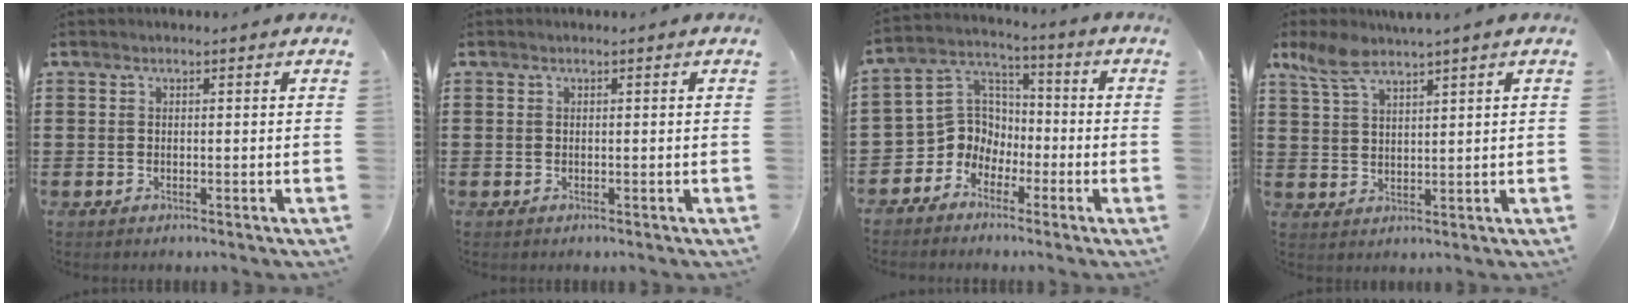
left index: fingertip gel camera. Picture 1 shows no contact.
{"total": 0.0}
{"total": 7.1, "force": [-2.9, 6.3, 1.5], "torque": [-0.070, 0.002, -0.065]}
{"total": 5.1, "force": [3.8, 1.0, 3.2], "torque": [-0.072, -0.003, 0.071]}